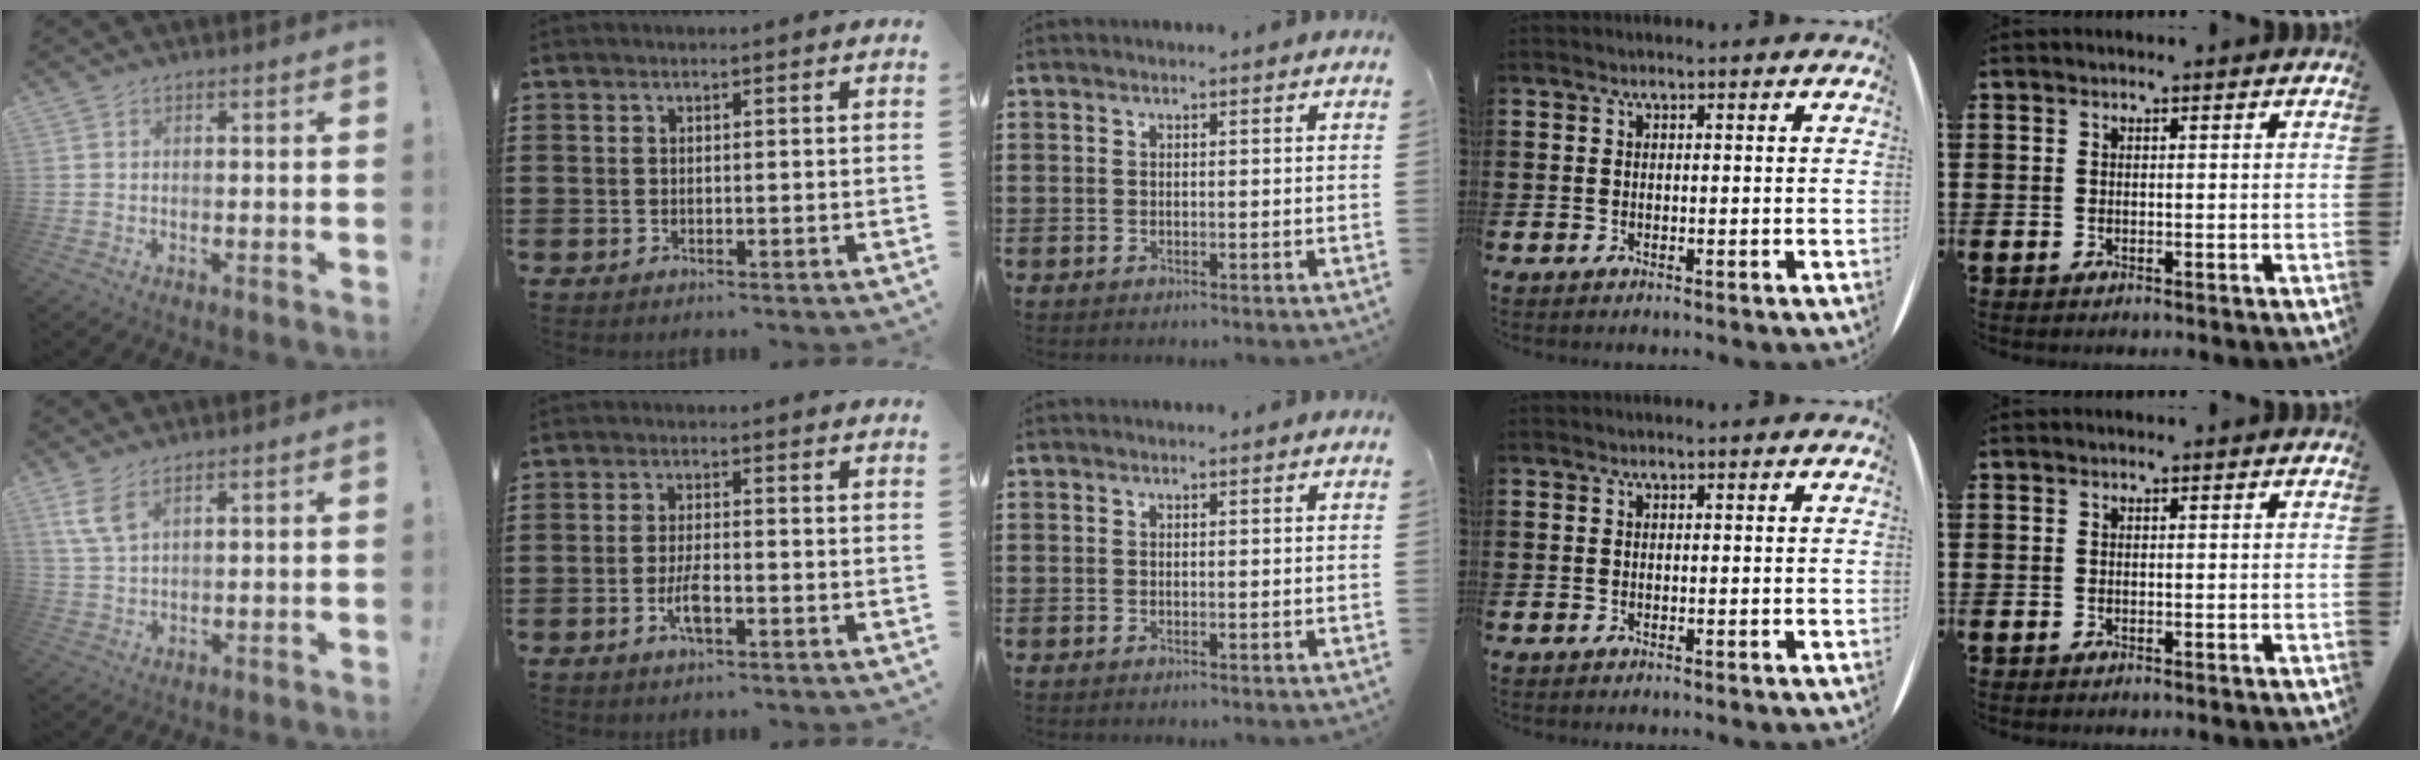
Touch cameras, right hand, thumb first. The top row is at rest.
{"thumb": {"total": 6.0, "force": [3.6, 2.2, 4.4], "torque": [-0.081, -0.013, 0.068]}, "index": {"total": 3.9, "force": [-1.5, 1.1, 3.5], "torque": [-0.073, -0.002, -0.031]}}